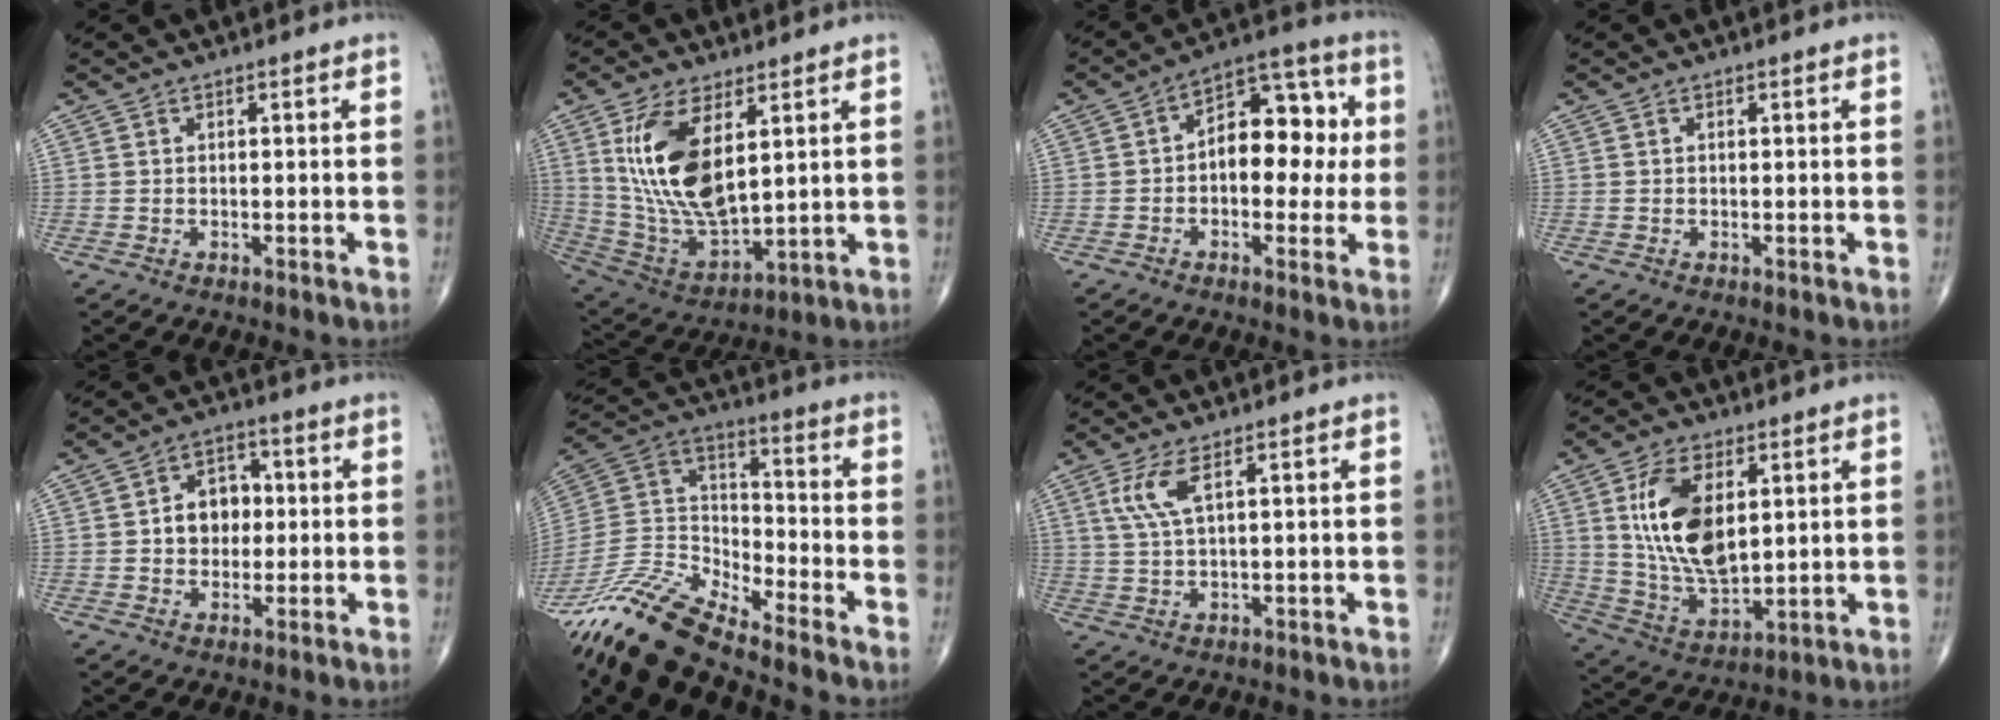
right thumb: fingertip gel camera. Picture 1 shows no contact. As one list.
[{"total": 17.2, "force": [5.2, 8.0, 14.3], "torque": [-0.270, -0.025, 0.116]}, {"total": 13.5, "force": [0.4, 8.2, 10.7], "torque": [-0.106, 0.038, -0.005]}, {"total": 0.0}, {"total": 7.4, "force": [0.3, 5.8, 4.6], "torque": [-0.037, 0.014, 0.000]}, {"total": 14.5, "force": [-13.6, 1.4, 5.0], "torque": [-0.105, 0.073, -0.271]}, {"total": 4.6, "force": [2.0, 1.0, 4.1], "torque": [-0.105, -0.003, 0.049]}, {"total": 15.6, "force": [3.9, 8.2, 12.7], "torque": [-0.227, -0.020, 0.083]}]